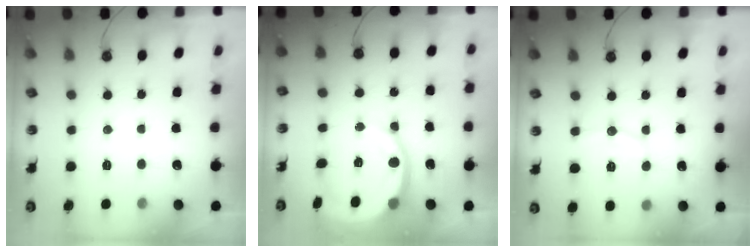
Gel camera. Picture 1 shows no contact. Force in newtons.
{"total": 10.7, "press": 10.6, "slide": 1.5}
{"total": 7.1, "press": 7.1, "slide": 0.5}